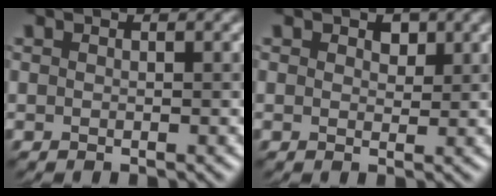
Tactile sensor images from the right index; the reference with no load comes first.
{"total": 1.4, "force": [0.7, 0.9, 0.8], "torque": [-0.009, -0.001, 0.010]}